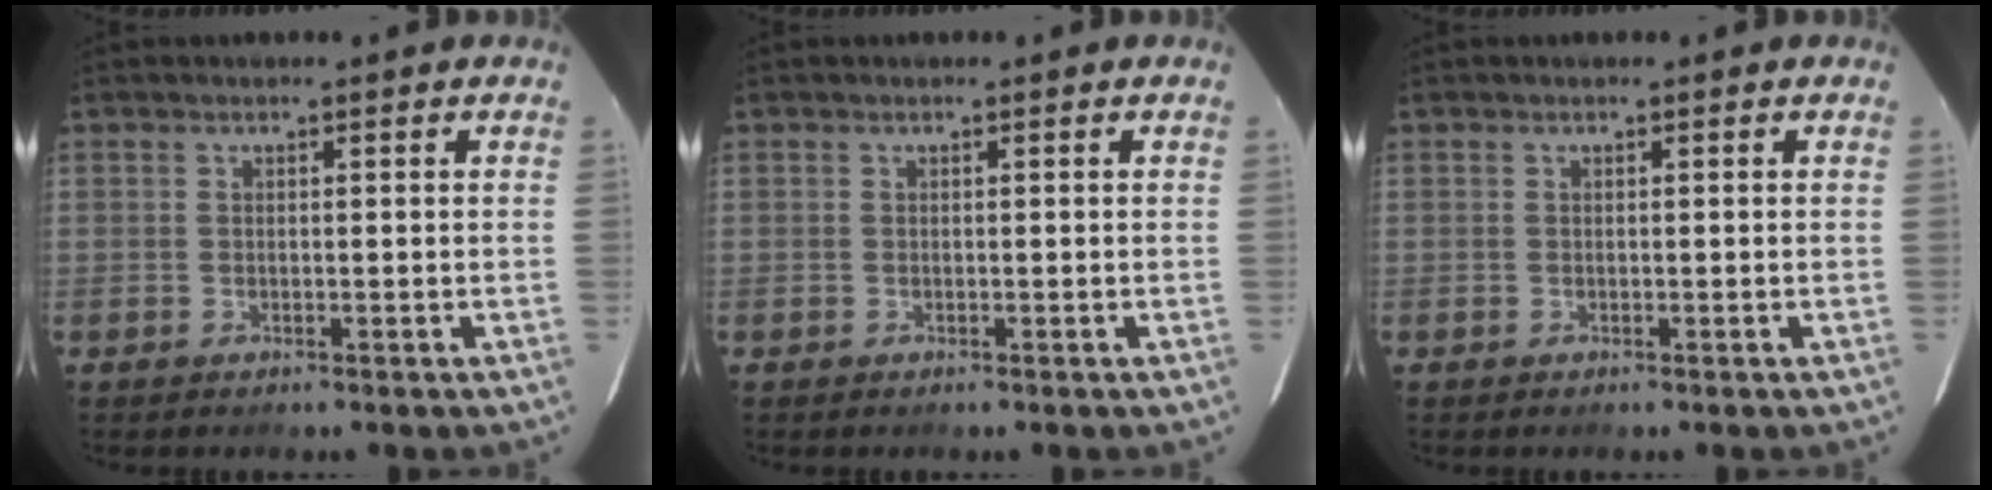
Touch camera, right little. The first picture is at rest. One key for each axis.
{"total": 0.0}
{"total": 0.0}